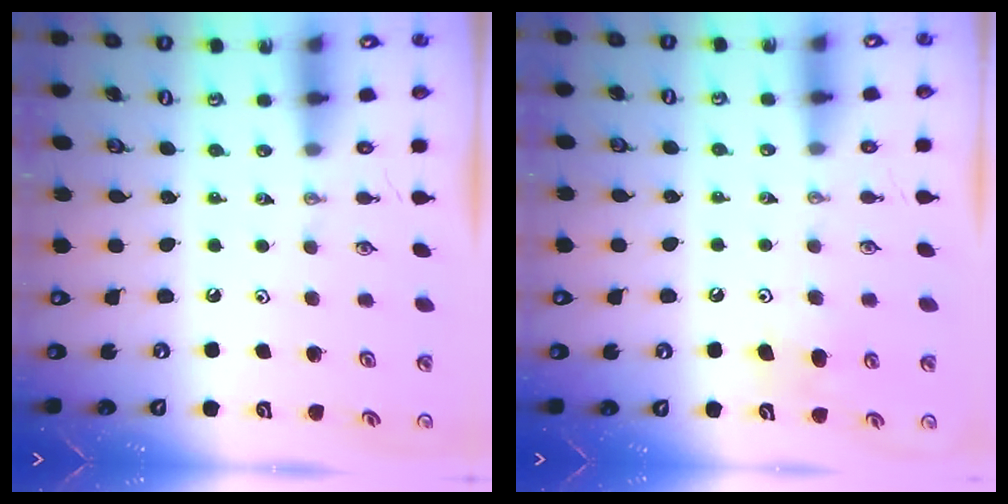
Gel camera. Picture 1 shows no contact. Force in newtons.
{"total": 5.9, "press": 5.8, "slide": 1.1}